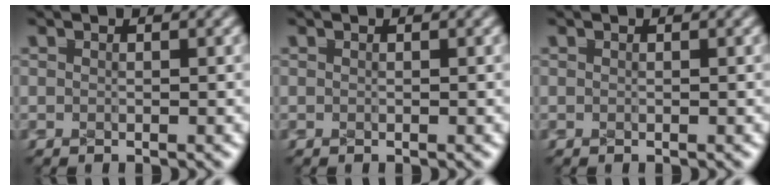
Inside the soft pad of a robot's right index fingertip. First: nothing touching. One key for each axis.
{"total": 0.0}
{"total": 0.0}